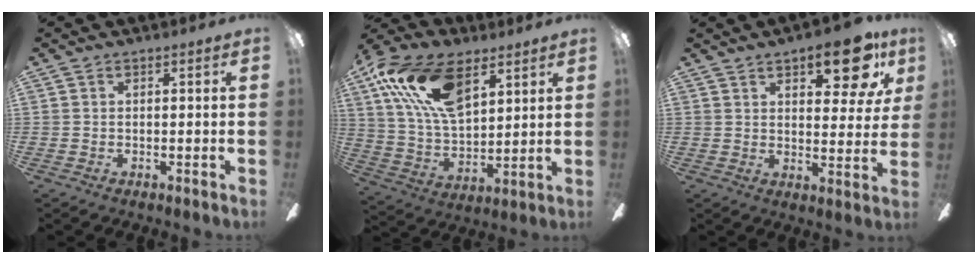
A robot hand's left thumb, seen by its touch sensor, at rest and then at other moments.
{"total": 20.7, "force": [10.6, 11.2, 13.8], "torque": [-0.282, -0.025, 0.191]}
{"total": 13.8, "force": [8.0, 5.5, 9.8], "torque": [-0.118, -0.031, 0.128]}